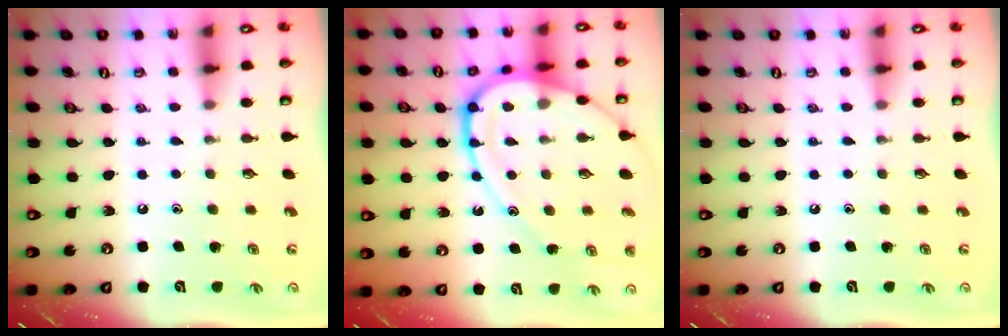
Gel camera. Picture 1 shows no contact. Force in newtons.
{"total": 17.3, "press": 17.2, "slide": 1.7}
{"total": 0.0}